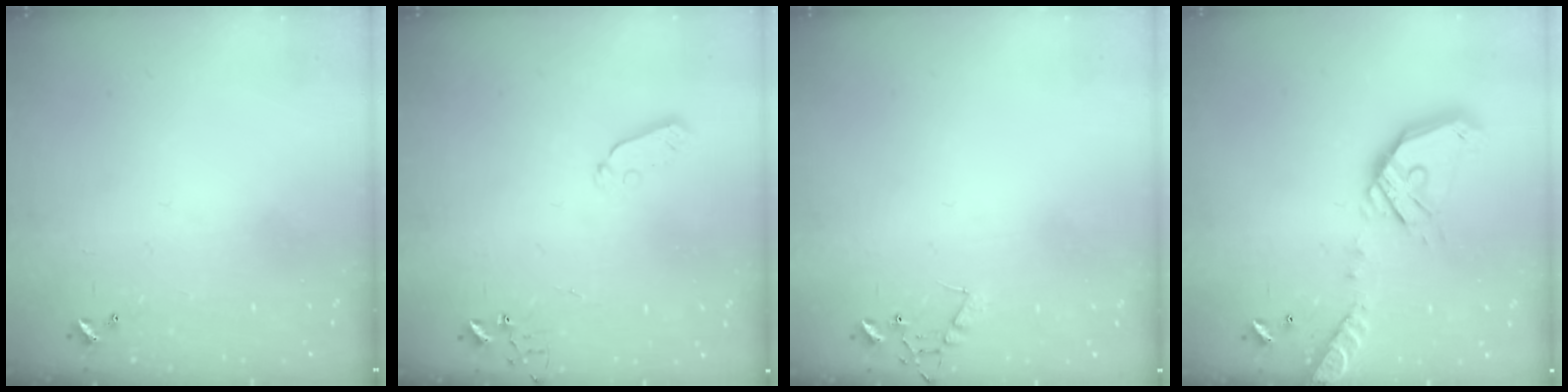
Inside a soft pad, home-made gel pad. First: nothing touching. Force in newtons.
{"total": 5.0, "press": 5.0, "slide": 0.4}
{"total": 6.8, "press": 6.8, "slide": 0.5}
{"total": 19.5, "press": 19.2, "slide": 3.4}